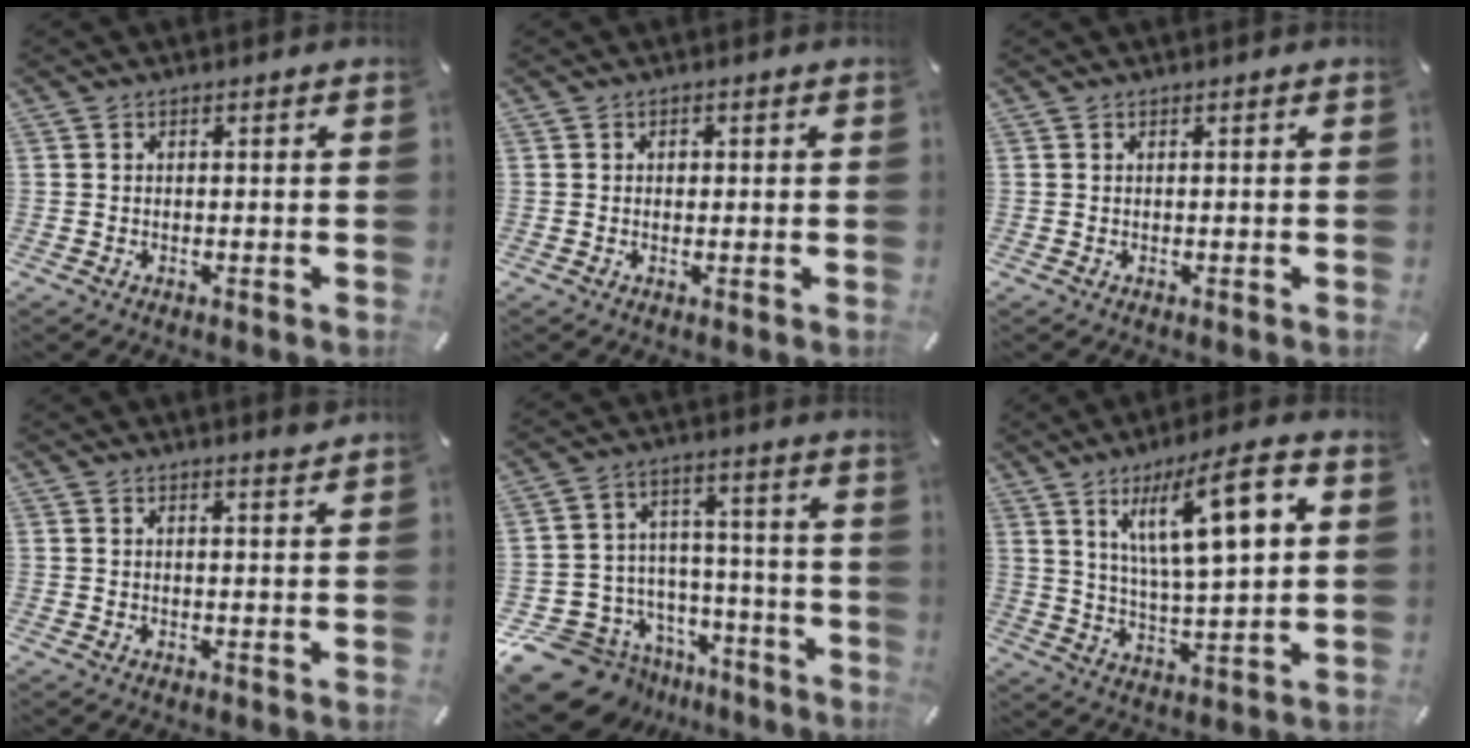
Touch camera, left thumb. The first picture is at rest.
{"total": 1.0, "force": [0.0, 0.9, 0.5], "torque": [-0.003, 0.001, -0.002]}
{"total": 0.0}
{"total": 1.8, "force": [1.8, -0.1, 0.4], "torque": [-0.010, -0.011, 0.034]}
{"total": 14.0, "force": [-9.7, 9.5, 3.5], "torque": [-0.065, 0.055, -0.158]}
{"total": 16.7, "force": [7.5, 4.8, 14.1], "torque": [-0.240, -0.020, 0.113]}